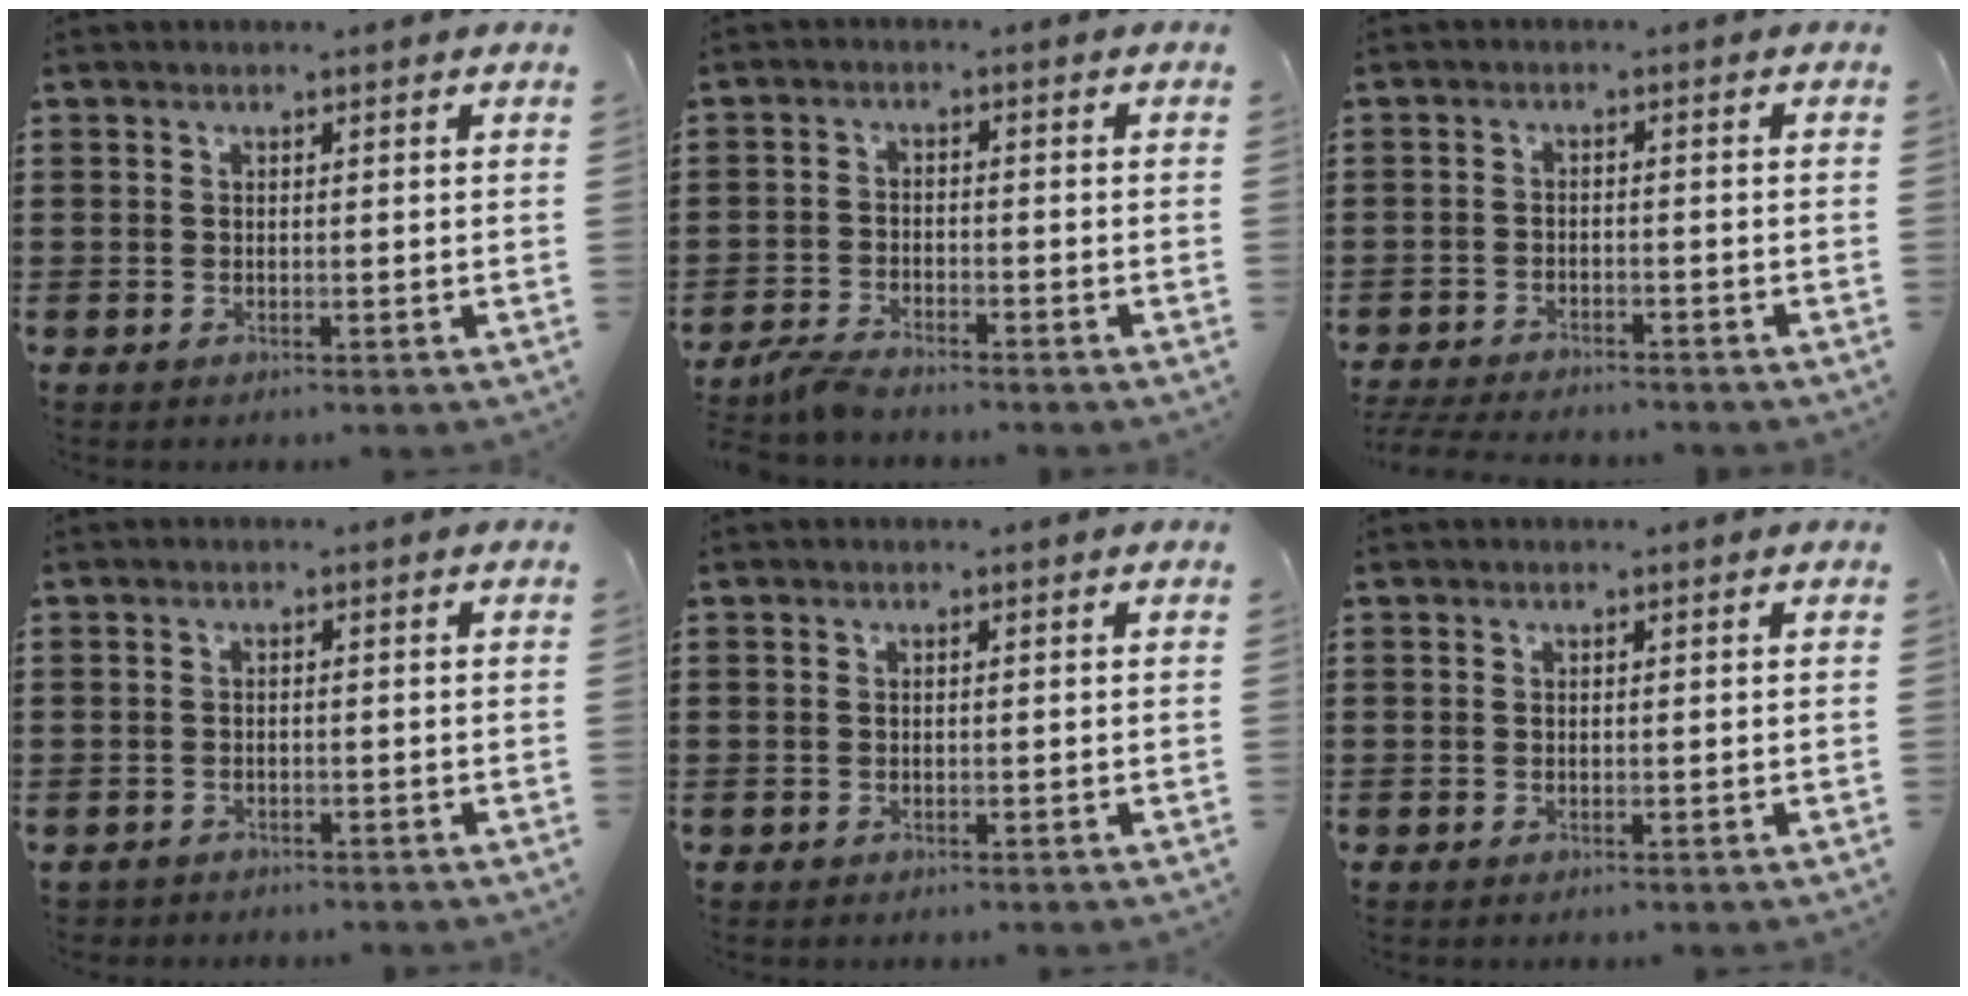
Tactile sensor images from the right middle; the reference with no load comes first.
{"total": 3.0, "force": [-2.9, 0.3, 0.9], "torque": [-0.032, 0.001, -0.063]}
{"total": 3.4, "force": [-3.4, 0.3, 0.5], "torque": [-0.017, -0.003, -0.073]}
{"total": 1.1, "force": [-1.0, 0.3, 0.0], "torque": [-0.003, 0.001, -0.023]}
{"total": 0.0}
{"total": 0.0}